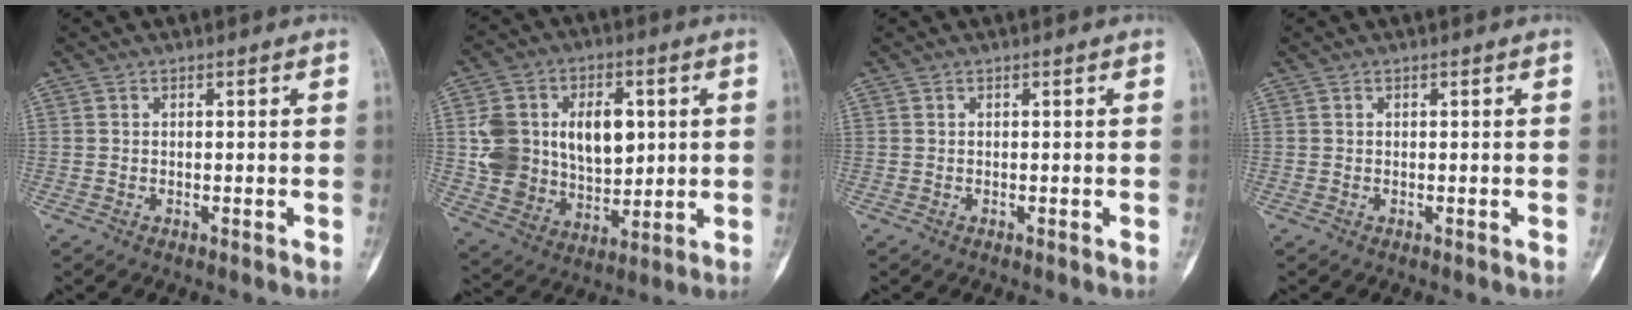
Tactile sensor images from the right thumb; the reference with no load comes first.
{"total": 18.4, "force": [3.0, 13.2, 12.4], "torque": [-0.176, -0.003, 0.070]}
{"total": 0.0}
{"total": 0.0}